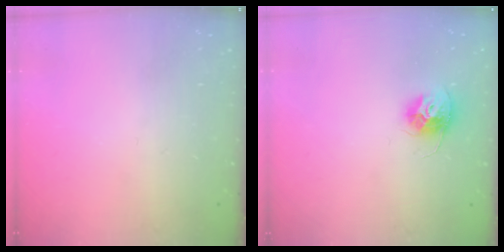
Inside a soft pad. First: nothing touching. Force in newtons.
{"total": 10.7, "press": 10.7, "slide": 0.7}